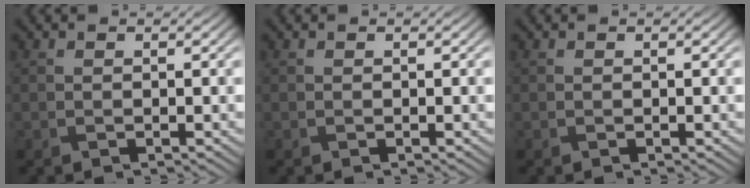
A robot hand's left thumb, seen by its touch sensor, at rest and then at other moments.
{"total": 0.0}
{"total": 0.0}